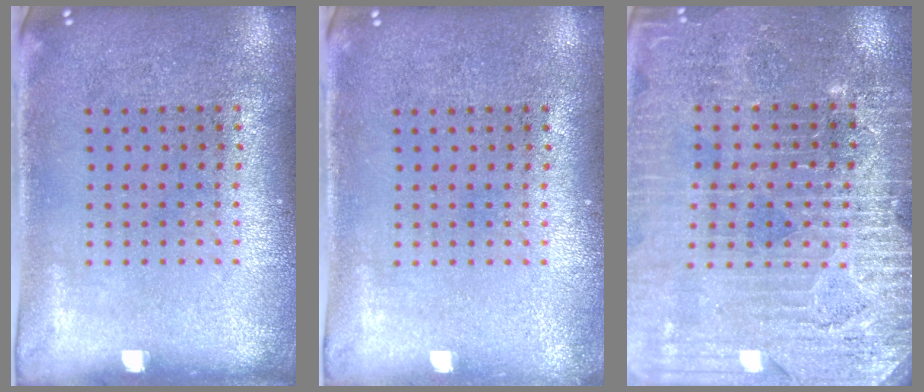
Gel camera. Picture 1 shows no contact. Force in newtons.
{"total": 0.6, "press": 0.6, "slide": 0.1}
{"total": 3.3, "press": 3.3, "slide": 0.2}